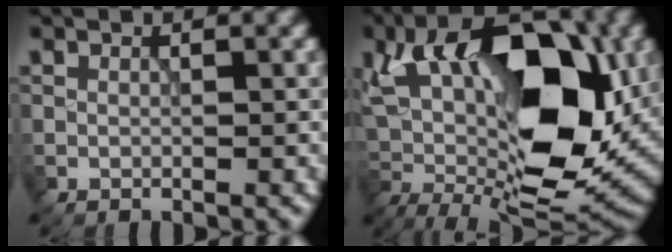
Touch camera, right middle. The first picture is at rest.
{"total": 16.8, "force": [3.2, 8.4, 14.2], "torque": [-0.220, 0.009, 0.045]}